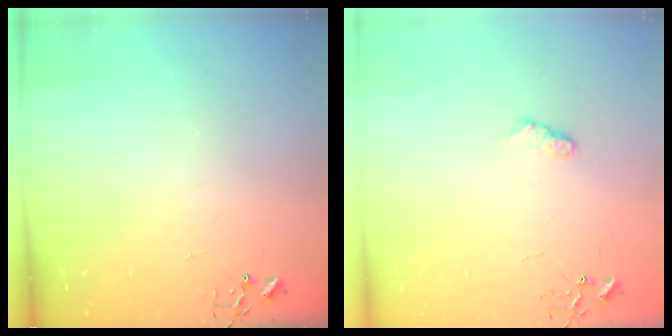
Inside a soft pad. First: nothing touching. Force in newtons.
{"total": 7.2, "press": 7.1, "slide": 0.7}